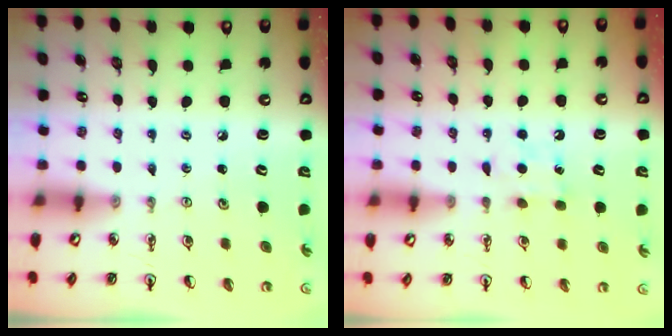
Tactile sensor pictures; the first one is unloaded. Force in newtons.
{"total": 7.6, "press": 7.5, "slide": 0.8}